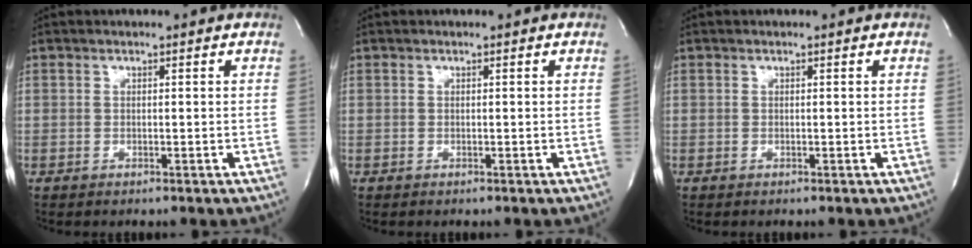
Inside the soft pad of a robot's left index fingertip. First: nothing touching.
{"total": 0.0}
{"total": 0.0}